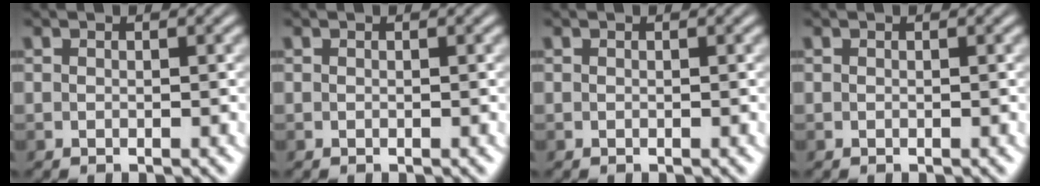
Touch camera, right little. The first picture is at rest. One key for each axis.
{"total": 0.0}
{"total": 0.0}
{"total": 0.0}